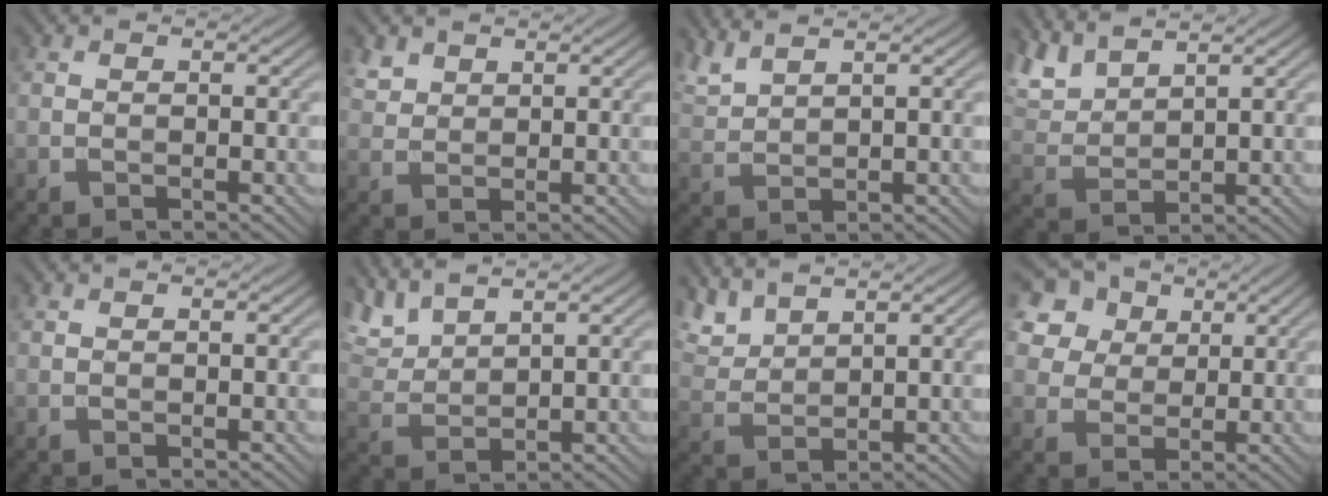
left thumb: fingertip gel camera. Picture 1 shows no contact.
{"total": 2.5, "force": [1.9, 1.5, 0.8], "torque": [-0.023, 0.000, 0.044]}
{"total": 3.9, "force": [3.3, 0.7, 1.9], "torque": [-0.049, 0.011, 0.073]}
{"total": 5.7, "force": [4.8, 1.4, 2.7], "torque": [-0.079, 0.008, 0.104]}
{"total": 0.0}
{"total": 5.3, "force": [4.5, 1.2, 2.4], "torque": [-0.070, 0.007, 0.096]}
{"total": 4.8, "force": [4.2, 1.2, 2.0], "torque": [-0.059, 0.006, 0.090]}
{"total": 9.1, "force": [4.5, 7.0, 3.9], "torque": [-0.143, 0.016, 0.087]}